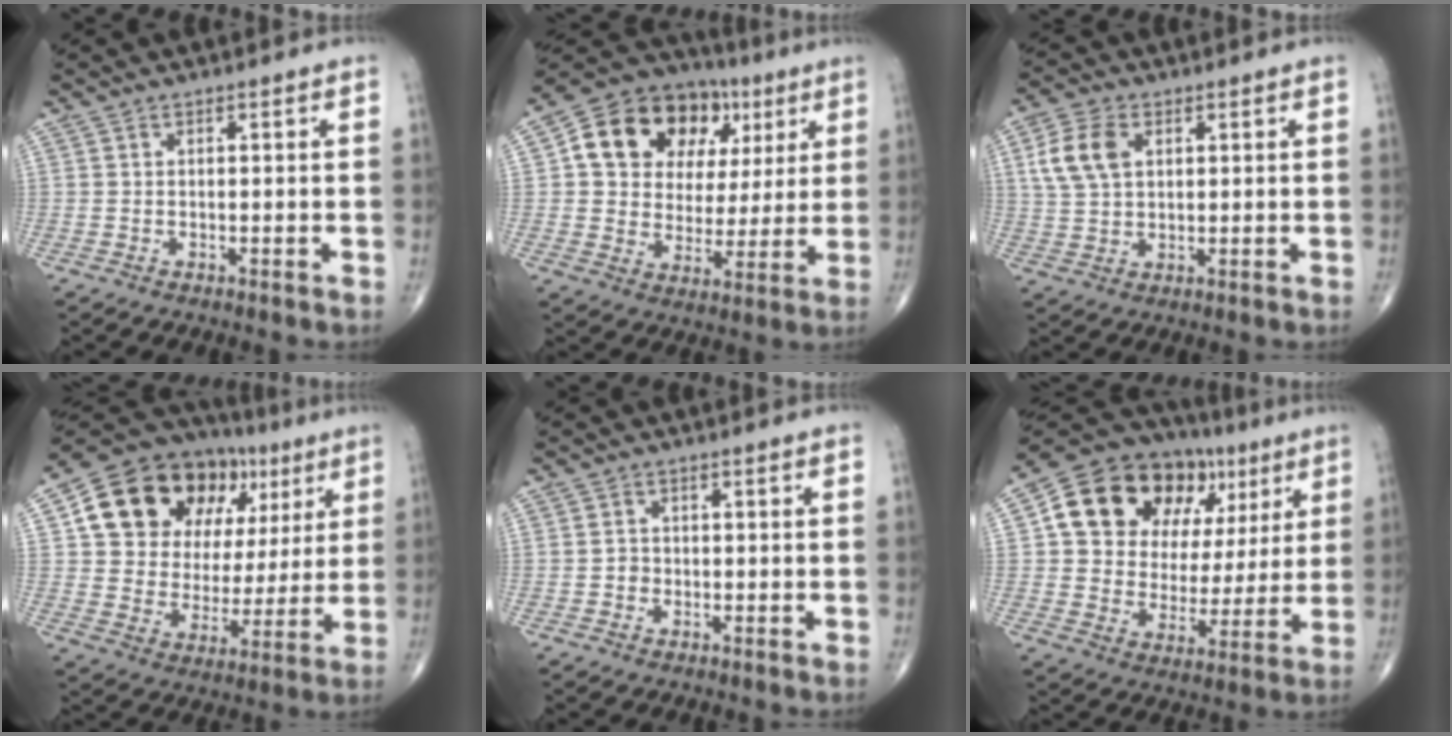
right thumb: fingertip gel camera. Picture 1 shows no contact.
{"total": 19.6, "force": [6.5, 14.9, 11.0], "torque": [-0.135, 0.023, 0.109]}
{"total": 8.3, "force": [2.5, 5.4, 5.8], "torque": [-0.115, 0.002, 0.049]}
{"total": 23.6, "force": [8.6, 16.8, 14.1], "torque": [-0.176, 0.020, 0.144]}
{"total": 1.8, "force": [-0.4, 1.6, 0.6], "torque": [0.001, 0.007, -0.008]}
{"total": 22.7, "force": [8.2, 16.5, 13.3], "torque": [-0.162, 0.021, 0.136]}